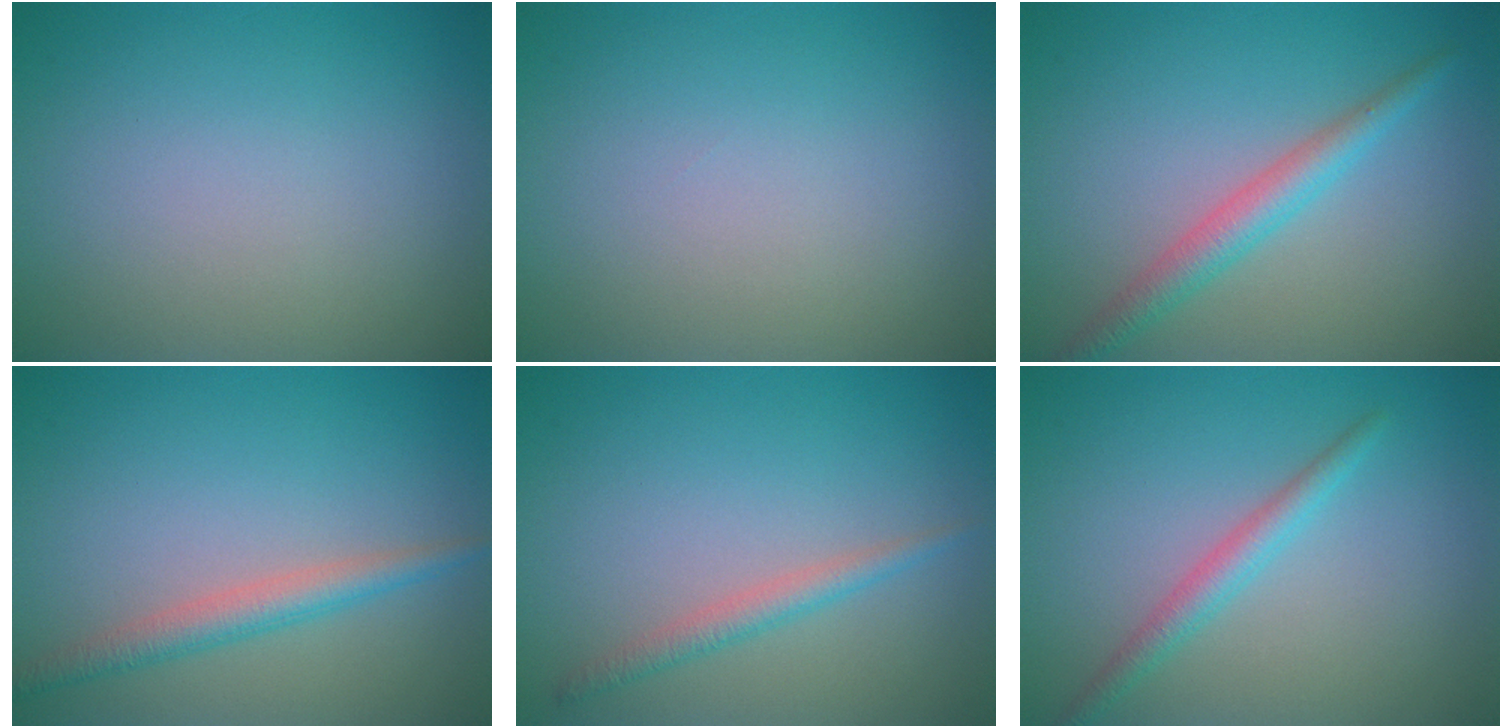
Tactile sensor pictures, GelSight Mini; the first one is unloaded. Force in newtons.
{"total": 0.0}
{"total": 2.9, "press": 2.9, "slide": 0.1}
{"total": 2.6, "press": 2.6, "slide": 0.0}
{"total": 1.8, "press": 1.8, "slide": 0.1}
{"total": 2.2, "press": 2.2, "slide": 0.1}